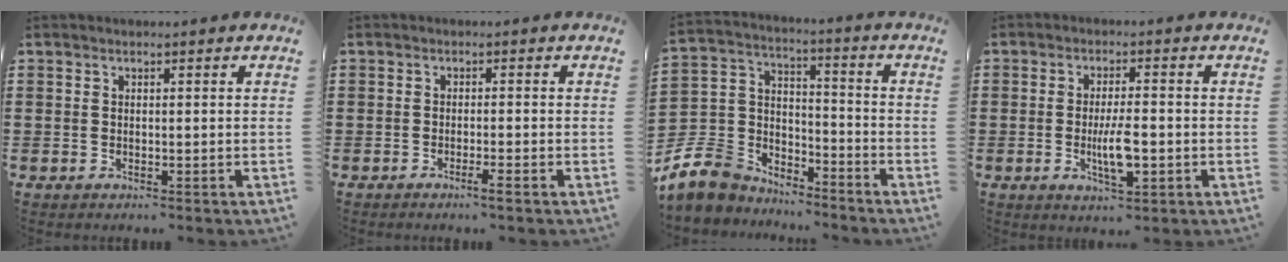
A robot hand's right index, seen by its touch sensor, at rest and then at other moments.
{"total": 1.7, "force": [-1.2, -0.1, 1.2], "torque": [-0.019, -0.004, -0.022]}
{"total": 7.7, "force": [-6.3, 4.4, 1.0], "torque": [-0.071, 0.003, -0.132]}
{"total": 5.7, "force": [-1.4, 1.7, 5.3], "torque": [-0.110, -0.005, -0.029]}